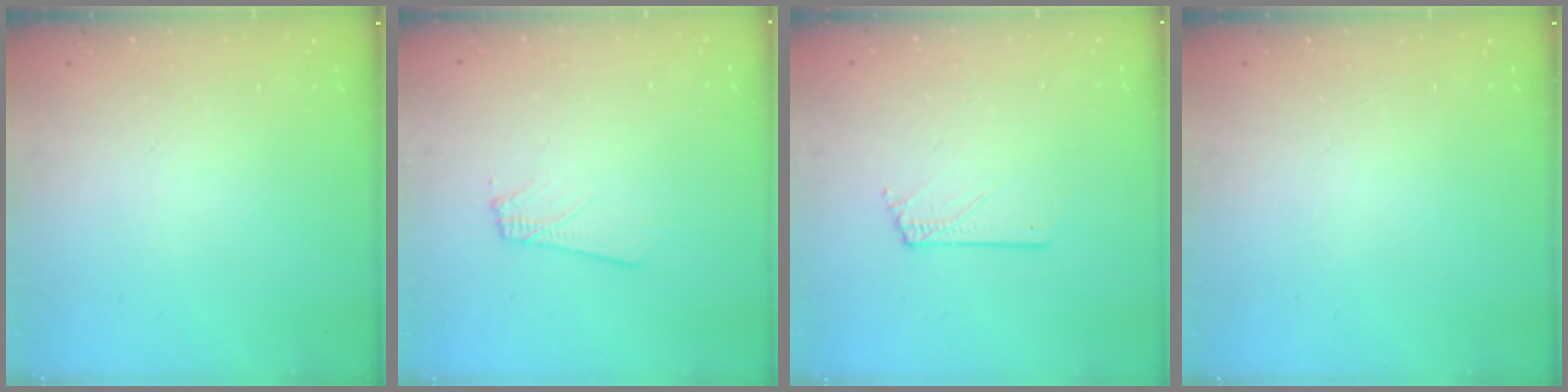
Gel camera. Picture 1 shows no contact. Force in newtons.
{"total": 2.3, "press": 2.3, "slide": 0.3}
{"total": 1.0, "press": 1.0, "slide": 0.1}
{"total": 0.0}